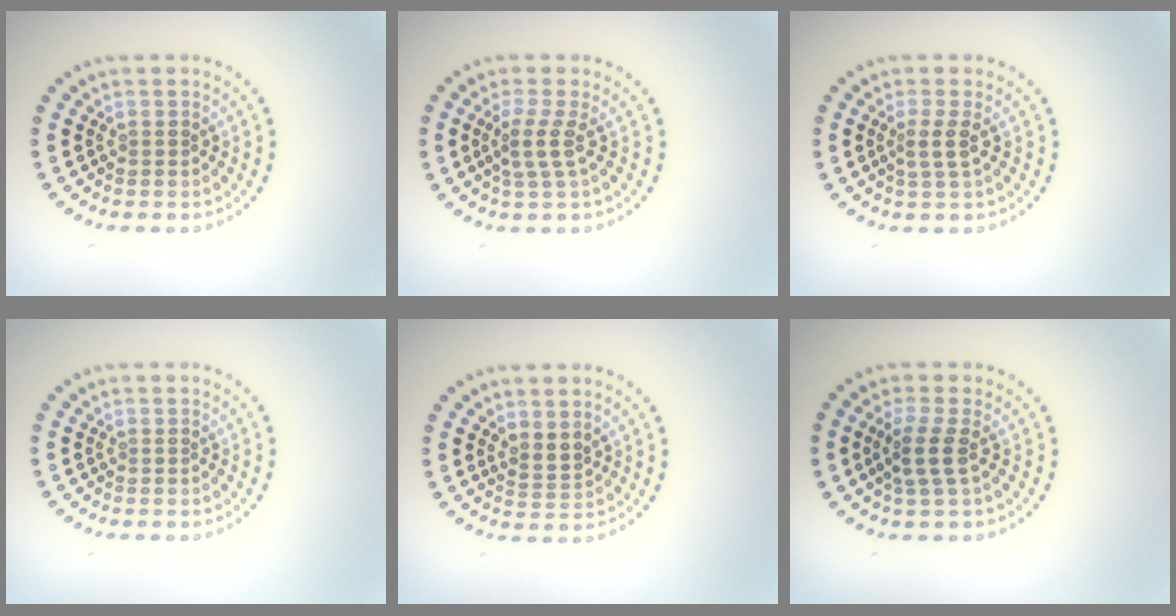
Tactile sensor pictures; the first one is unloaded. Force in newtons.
{"total": 2.1, "press": 1.6, "slide": 1.4}
{"total": 1.7, "press": 1.3, "slide": 1.1}
{"total": 0.0}
{"total": 1.8, "press": 1.3, "slide": 1.3}
{"total": 2.4, "press": 2.0, "slide": 1.4}